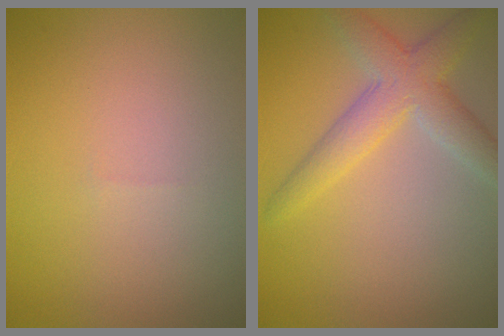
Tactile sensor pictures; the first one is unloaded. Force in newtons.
{"total": 3.5, "press": 3.5, "slide": 0.2}